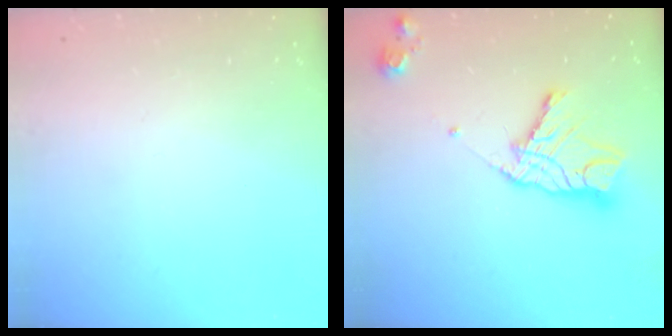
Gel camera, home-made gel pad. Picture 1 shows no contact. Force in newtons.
{"total": 13.2, "press": 13.1, "slide": 1.1}